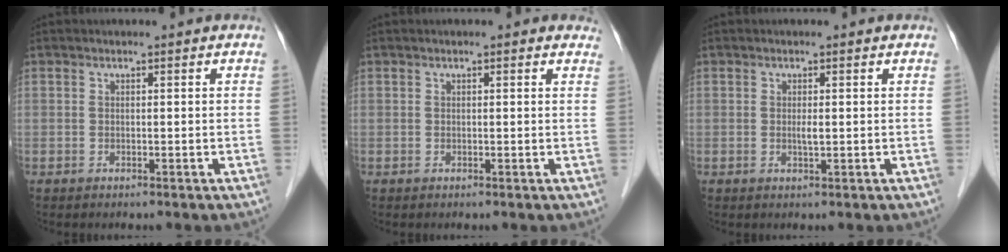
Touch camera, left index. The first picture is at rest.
{"total": 1.8, "force": [1.4, 0.6, 0.9], "torque": [-0.006, 0.010, 0.009]}
{"total": 1.0, "force": [0.0, 0.1, 1.0], "torque": [-0.023, -0.003, -0.001]}